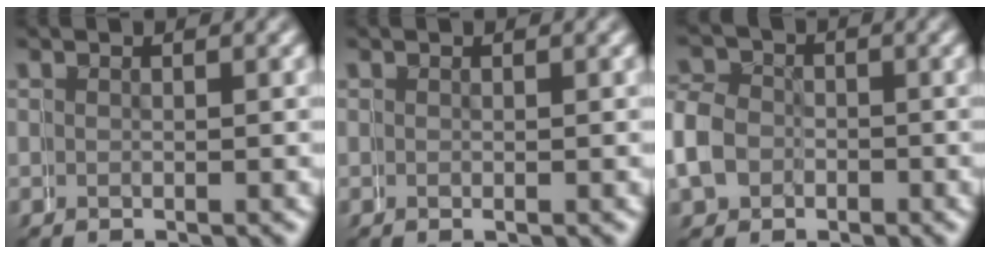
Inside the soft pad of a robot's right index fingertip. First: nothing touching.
{"total": 0.0}
{"total": 5.0, "force": [-1.0, 4.8, -0.7], "torque": [-0.028, -0.018, -0.013]}